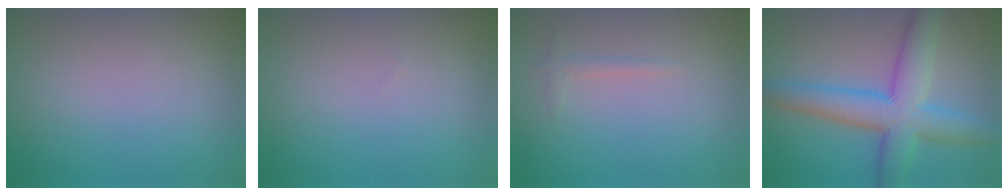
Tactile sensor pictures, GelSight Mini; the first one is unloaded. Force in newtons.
{"total": 0.0}
{"total": 0.8, "press": 0.8, "slide": 0.0}
{"total": 7.6, "press": 7.6, "slide": 0.1}